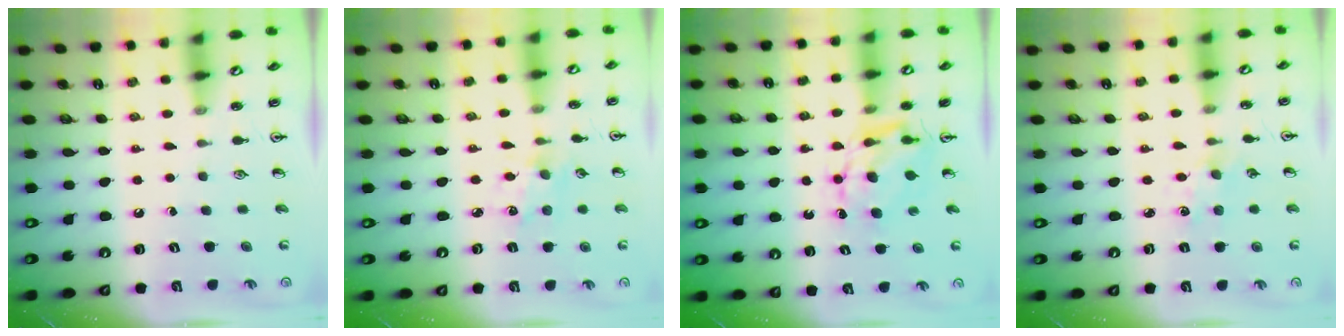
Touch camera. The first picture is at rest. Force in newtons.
{"total": 2.3, "press": 2.3, "slide": 0.4}
{"total": 6.0, "press": 6.0, "slide": 0.5}
{"total": 2.9, "press": 2.9, "slide": 0.4}